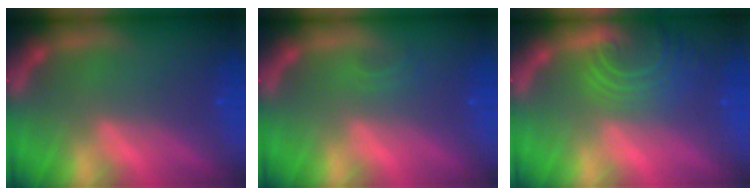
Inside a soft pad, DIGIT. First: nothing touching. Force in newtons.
{"total": 0.9}
{"total": 6.6}